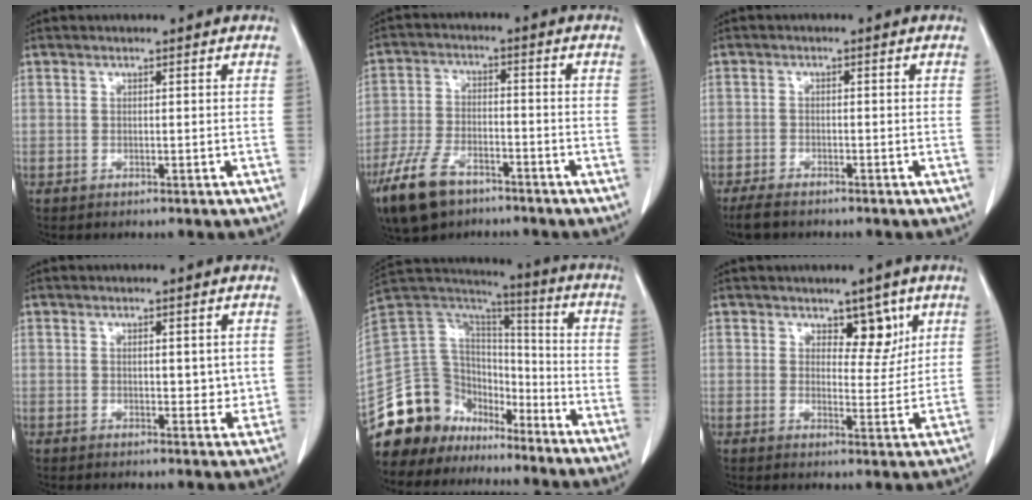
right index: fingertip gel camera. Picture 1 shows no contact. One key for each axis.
{"total": 10.4, "fx": -7.0, "fy": 4.5, "fz": 6.2, "tx": -0.139, "ty": -0.012, "tz": -0.131}
{"total": 3.6, "fx": -3.0, "fy": 0.9, "fz": 1.7, "tx": -0.033, "ty": -0.007, "tz": -0.054}
{"total": 3.7, "fx": 0.6, "fy": 1.7, "fz": 3.2, "tx": -0.037, "ty": -0.008, "tz": 0.008}
{"total": 17.1, "fx": -13.0, "fy": 10.7, "fz": 3.3, "tx": -0.078, "ty": 0.085, "tz": -0.226}
{"total": 4.9, "fx": 2.8, "fy": 2.6, "fz": 3.1, "tx": -0.029, "ty": -0.004, "tz": 0.039}